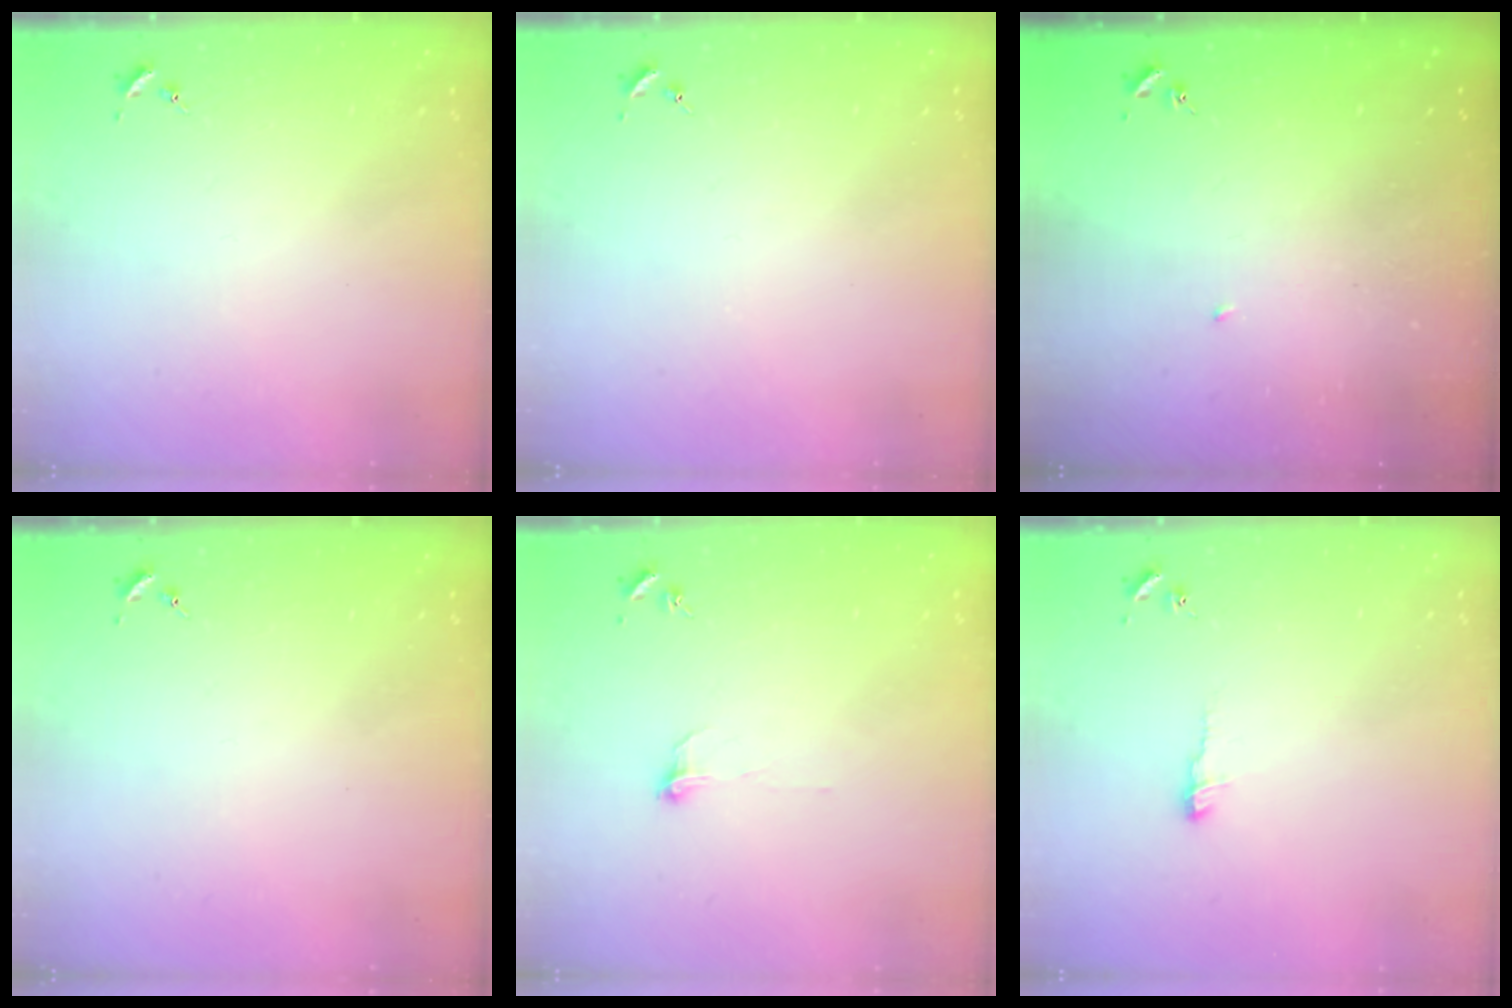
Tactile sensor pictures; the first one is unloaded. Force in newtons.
{"total": 0.0}
{"total": 2.3, "press": 2.3, "slide": 0.1}
{"total": 0.0}
{"total": 3.9, "press": 3.9, "slide": 0.2}
{"total": 4.7, "press": 4.7, "slide": 0.4}